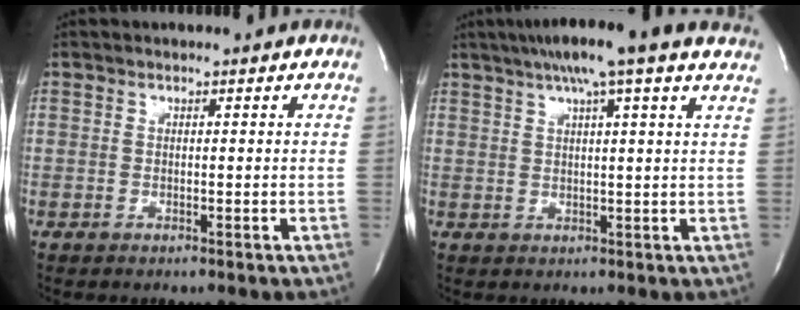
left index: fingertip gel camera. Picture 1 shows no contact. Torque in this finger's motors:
{"motor_torque": [-0.13, -0.15, 0.45, 0.06]}